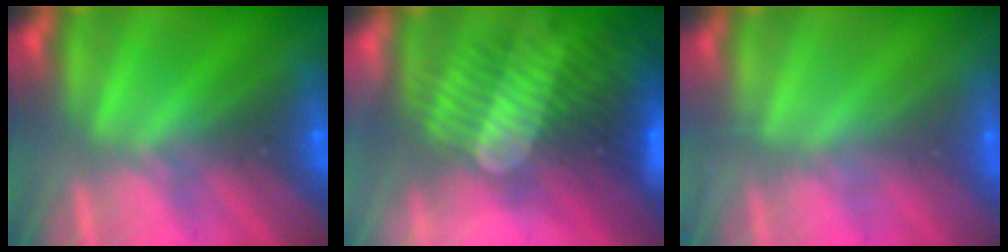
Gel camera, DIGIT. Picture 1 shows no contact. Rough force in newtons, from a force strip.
{"total": 11.8}
{"total": 2.4}